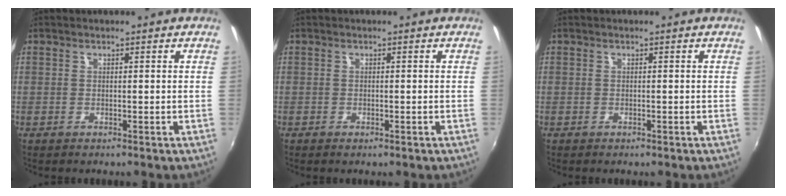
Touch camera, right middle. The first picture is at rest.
{"total": 0.6, "force": [-0.5, 0.1, 0.4], "torque": [-0.007, -0.004, -0.009]}
{"total": 0.0}